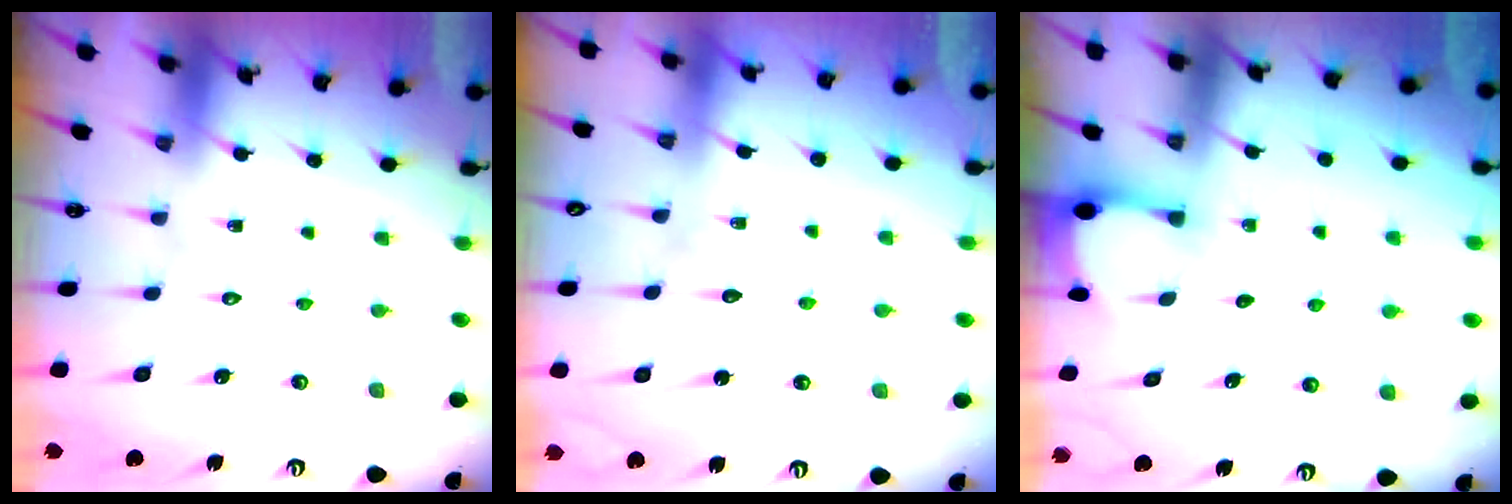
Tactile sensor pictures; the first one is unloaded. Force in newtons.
{"total": 5.8, "press": 5.7, "slide": 0.5}
{"total": 2.7, "press": 2.7, "slide": 0.3}